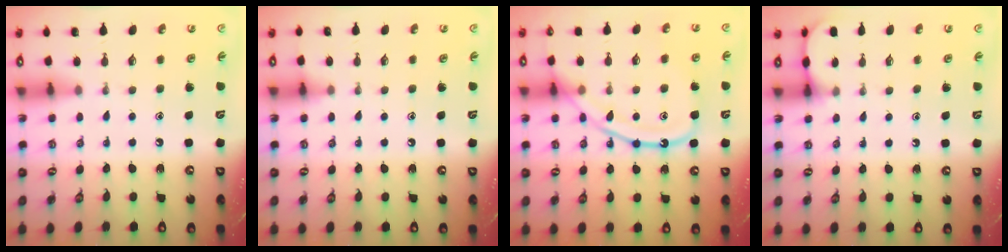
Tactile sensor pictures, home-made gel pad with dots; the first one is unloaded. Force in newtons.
{"total": 4.0, "press": 3.9, "slide": 0.5}
{"total": 15.0, "press": 15.0, "slide": 1.3}
{"total": 3.8, "press": 3.8, "slide": 0.5}